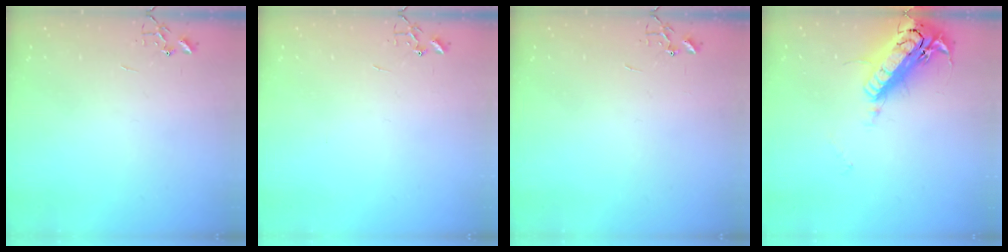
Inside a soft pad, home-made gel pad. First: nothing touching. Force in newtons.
{"total": 0.0}
{"total": 0.0}
{"total": 21.3, "press": 20.9, "slide": 4.0}